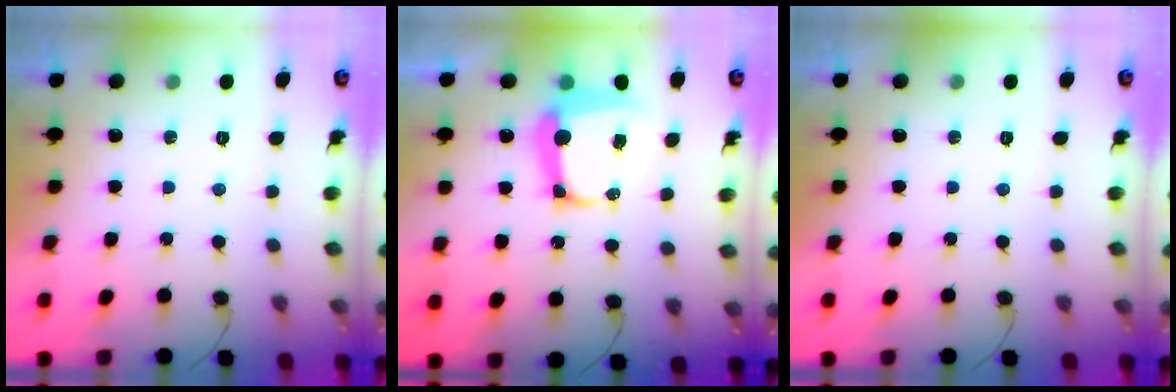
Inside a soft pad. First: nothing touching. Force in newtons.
{"total": 11.7, "press": 11.7, "slide": 1.0}
{"total": 0.0}